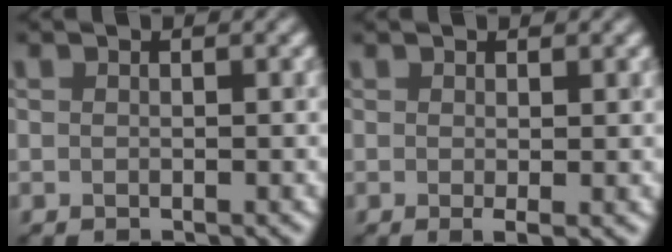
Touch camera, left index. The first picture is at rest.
{"total": 1.1, "force": [-0.1, 0.1, 1.1], "torque": [-0.018, -0.008, -0.003]}